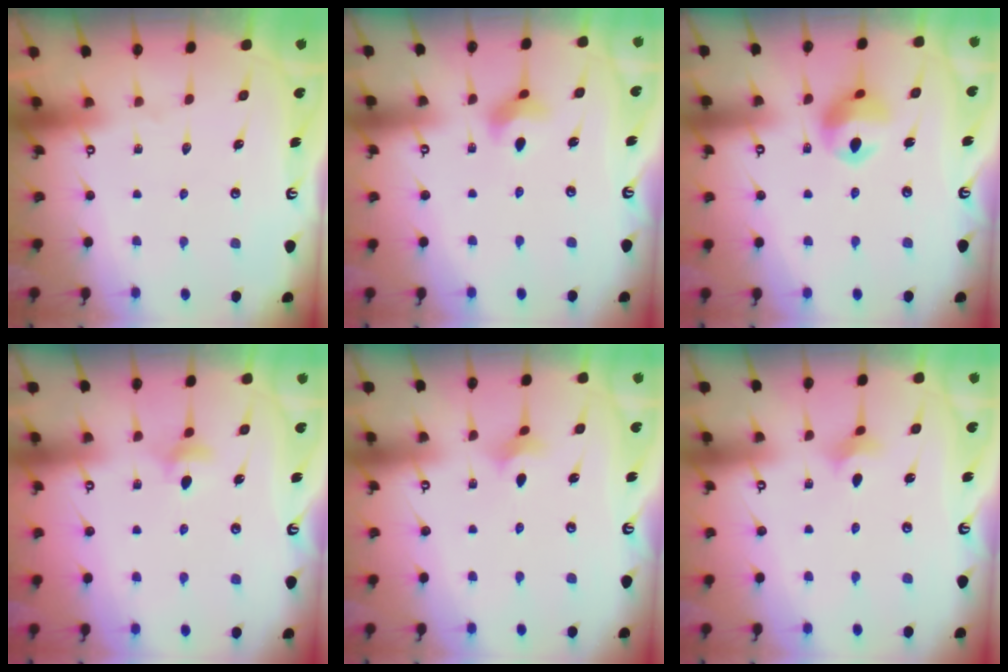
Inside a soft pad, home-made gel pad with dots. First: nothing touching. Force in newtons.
{"total": 4.6, "press": 4.6, "slide": 0.7}
{"total": 11.0, "press": 10.9, "slide": 1.9}
{"total": 4.2, "press": 4.1, "slide": 0.7}
{"total": 2.6, "press": 2.5, "slide": 0.5}
{"total": 2.5, "press": 2.5, "slide": 0.4}